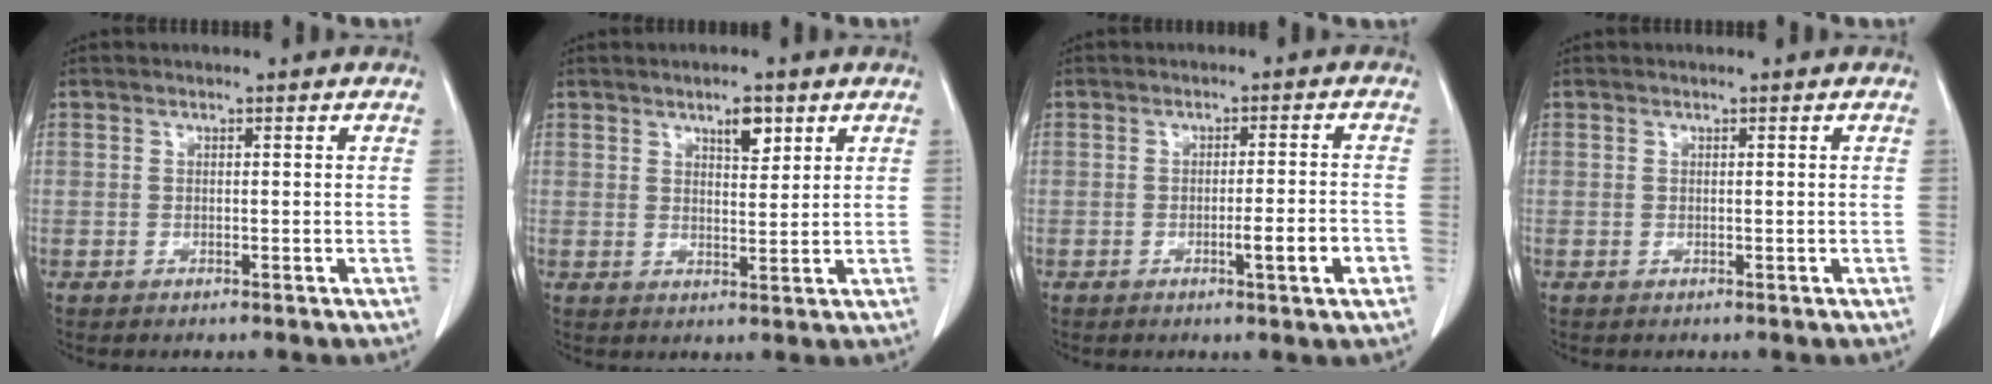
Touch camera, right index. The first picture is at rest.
{"total": 3.8, "force": [2.3, 1.3, 2.7], "torque": [-0.041, -0.003, 0.037]}
{"total": 4.9, "force": [-1.9, -0.1, 4.6], "torque": [-0.062, -0.005, -0.027]}
{"total": 0.0}